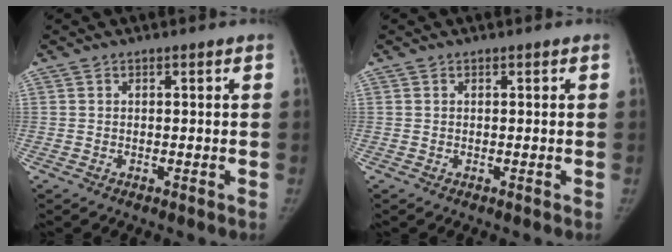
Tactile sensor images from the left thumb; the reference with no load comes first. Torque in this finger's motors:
{"motor_torque": [0.01, 0.01, 0.00, 0.00, 0.02]}